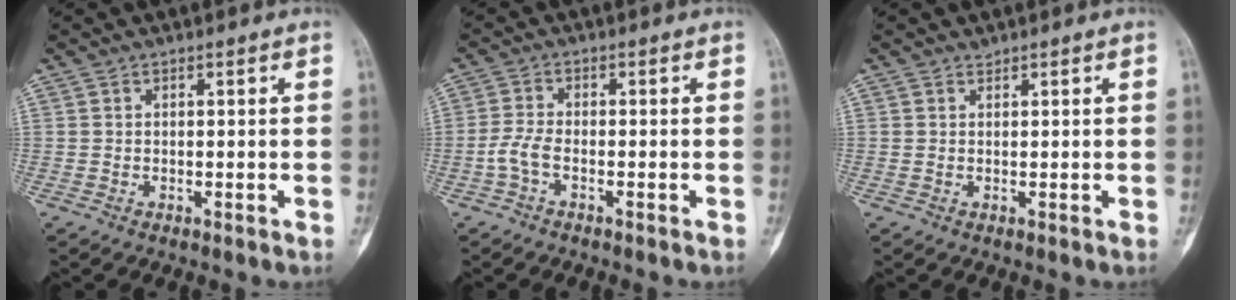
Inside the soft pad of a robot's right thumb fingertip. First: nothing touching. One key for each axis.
{"total": 3.2, "fx": -1.4, "fy": 1.1, "fz": 2.6, "tx": -0.062, "ty": 0.006, "tz": -0.036}
{"total": 0.6, "fx": 0.5, "fy": 0.3, "fz": 0.0, "tx": -0.002, "ty": -0.004, "tz": 0.009}